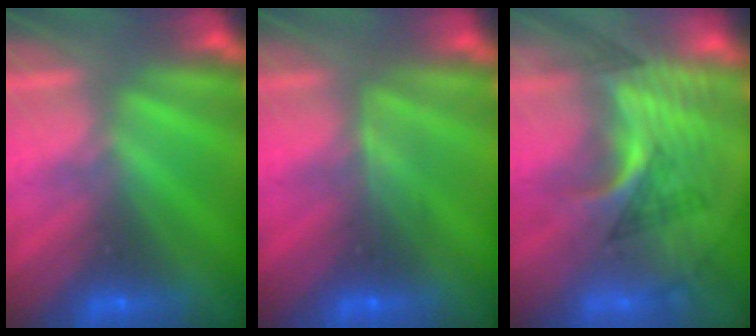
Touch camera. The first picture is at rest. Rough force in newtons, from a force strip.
{"total": 2.4}
{"total": 2.9}